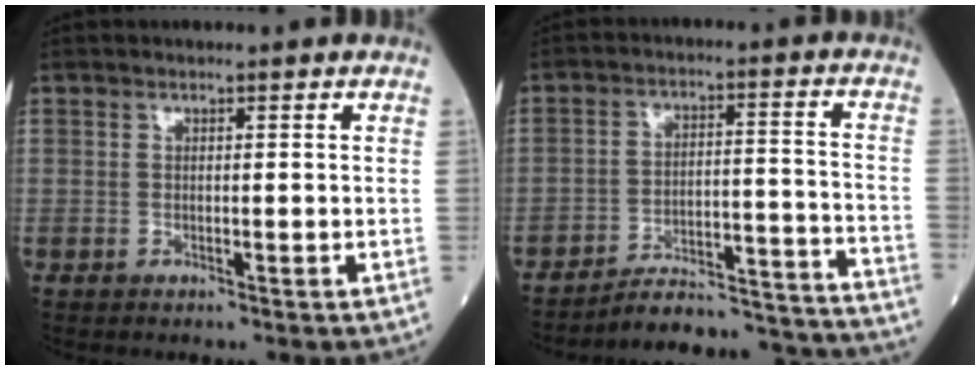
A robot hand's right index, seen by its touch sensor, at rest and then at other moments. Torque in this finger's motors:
{"motor_torque": [-0.61, -0.46, -0.15, -0.02]}